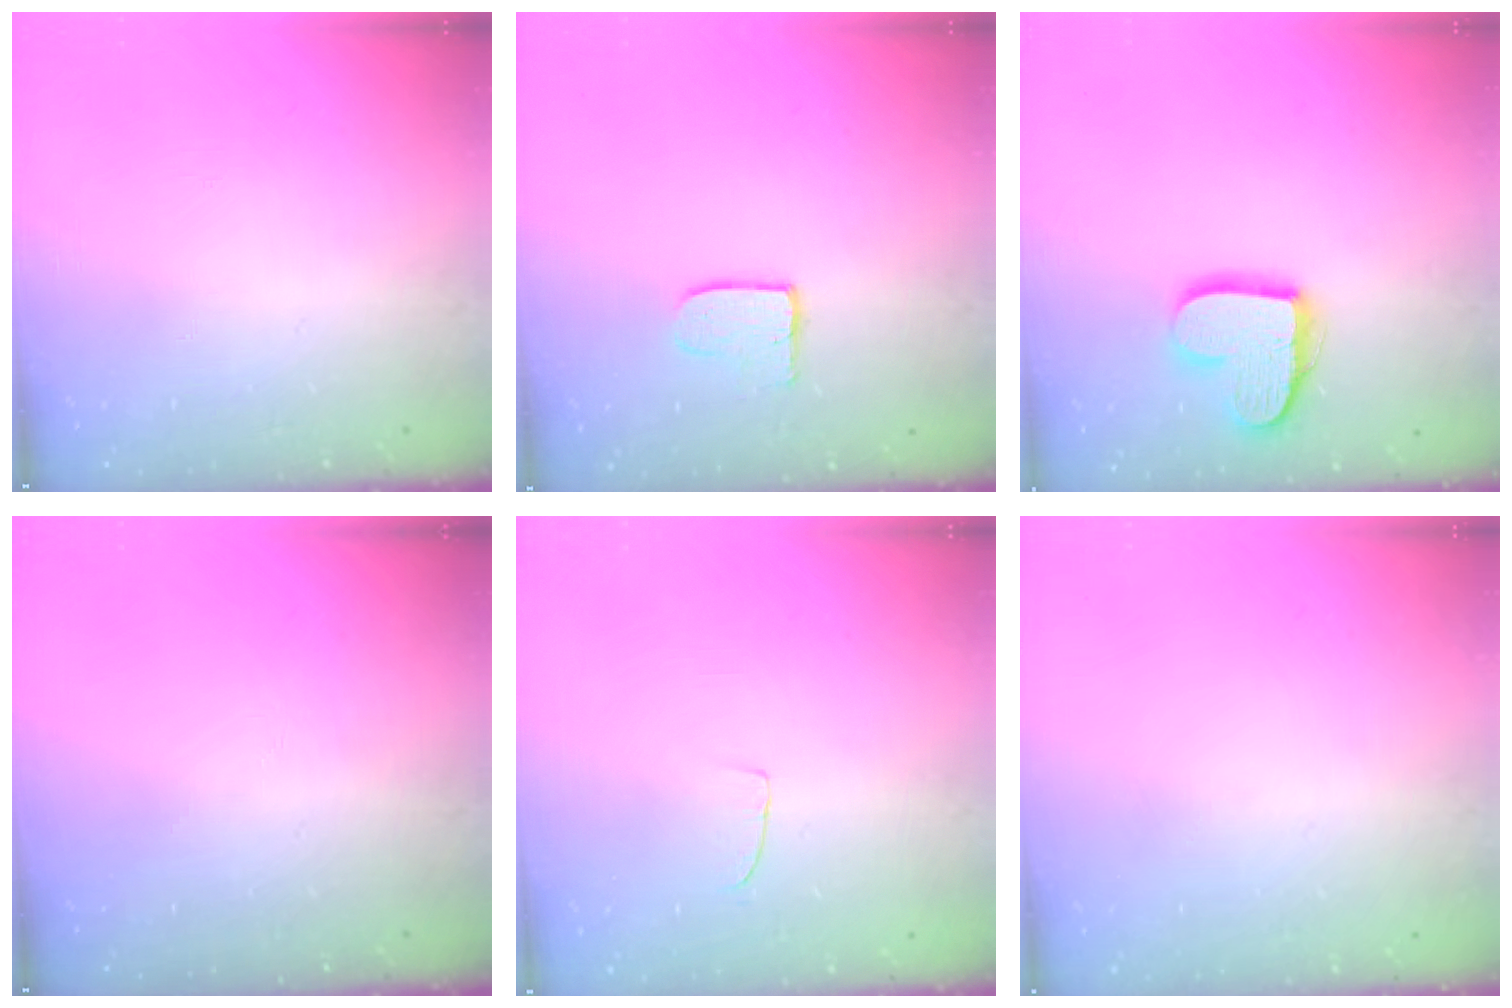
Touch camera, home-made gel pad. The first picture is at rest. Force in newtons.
{"total": 5.5, "press": 5.5, "slide": 0.2}
{"total": 14.1, "press": 14.0, "slide": 1.0}
{"total": 0.0}
{"total": 2.5, "press": 2.5, "slide": 0.1}
{"total": 0.0}